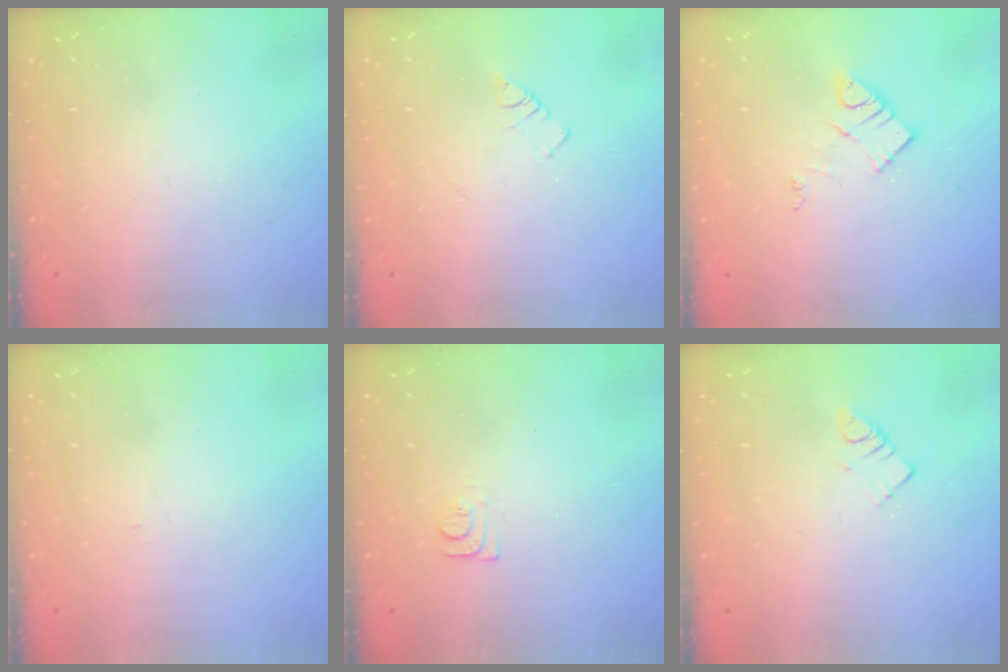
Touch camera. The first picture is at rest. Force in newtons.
{"total": 4.0, "press": 4.0, "slide": 0.4}
{"total": 8.2, "press": 8.2, "slide": 0.5}
{"total": 2.2, "press": 2.2, "slide": 0.3}
{"total": 6.2, "press": 6.1, "slide": 0.6}
{"total": 3.2, "press": 3.1, "slide": 0.5}